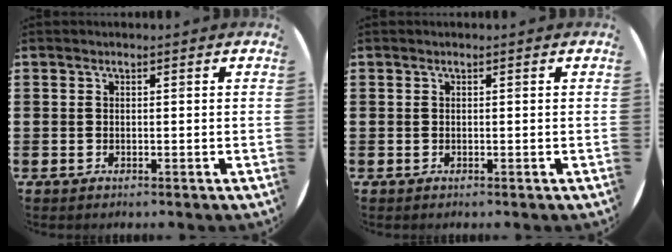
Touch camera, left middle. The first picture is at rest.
{"total": 0.0}